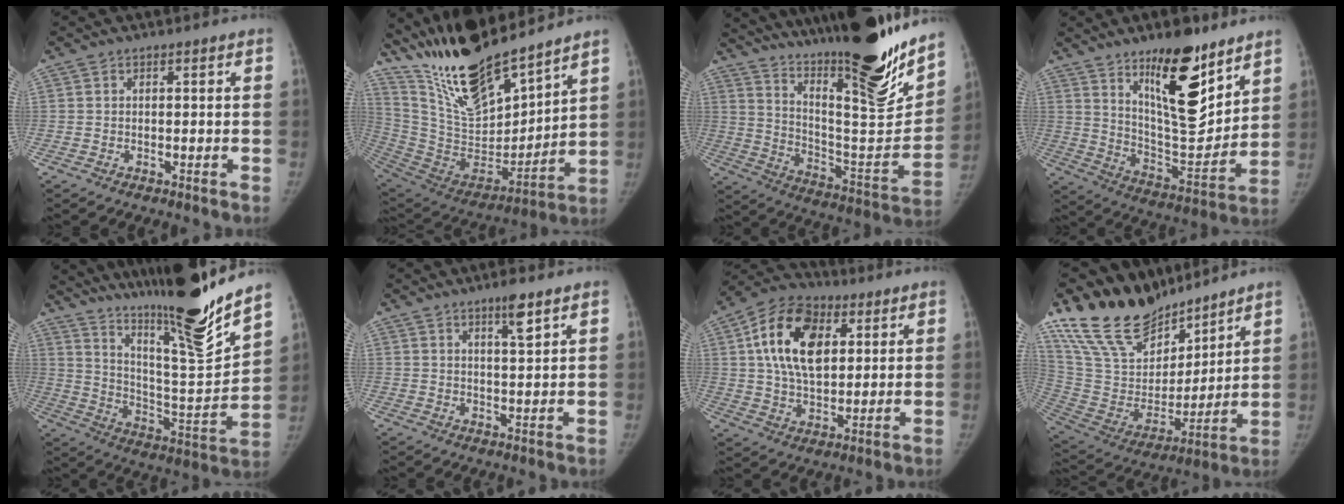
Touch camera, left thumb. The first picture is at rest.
{"total": 23.4, "force": [19.3, 6.4, 11.6], "torque": [-0.172, -0.110, 0.358]}
{"total": 32.0, "force": [24.9, 4.7, 19.5], "torque": [-0.282, -0.142, 0.375]}
{"total": 19.2, "force": [11.6, 6.8, 13.7], "torque": [-0.169, -0.090, 0.200]}
{"total": 25.9, "force": [20.6, 1.3, 15.6], "torque": [-0.227, -0.128, 0.334]}
{"total": 4.4, "force": [2.8, 0.6, 3.3], "torque": [-0.051, -0.019, 0.047]}
{"total": 16.5, "force": [4.8, 10.3, 12.0], "torque": [-0.191, -0.004, 0.081]}
{"total": 23.2, "force": [18.3, 11.1, 9.0], "torque": [-0.141, -0.085, 0.344]}